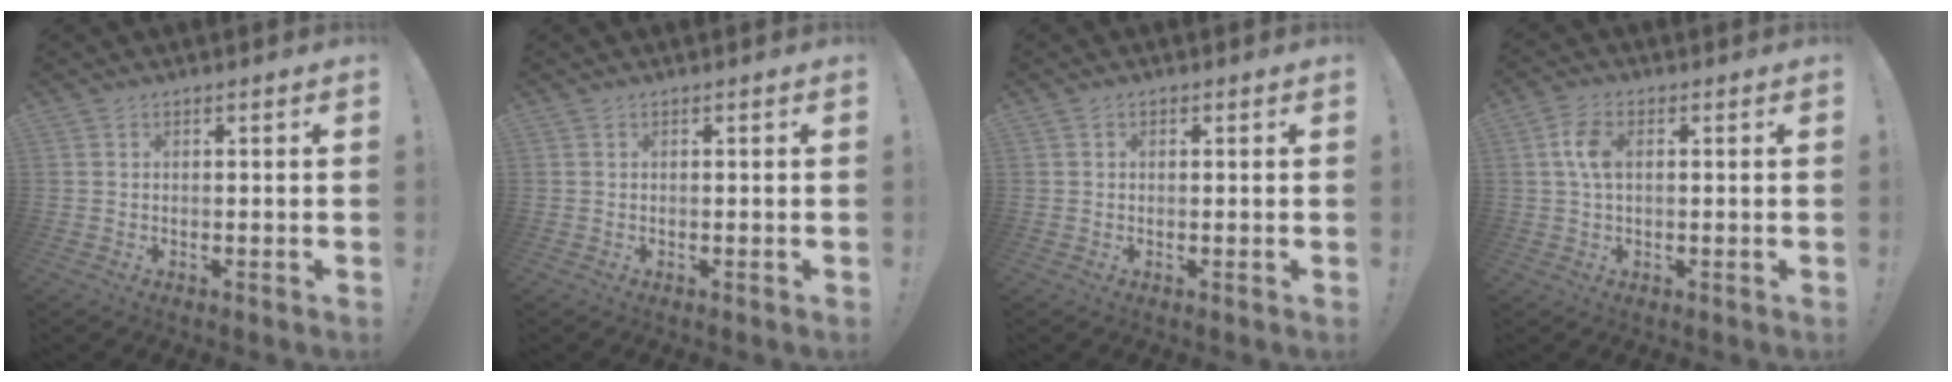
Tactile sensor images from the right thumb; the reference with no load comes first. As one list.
[{"total": 0.0}, {"total": 0.5, "force": [0.0, 0.5, 0.3], "torque": [-0.006, 0.003, -0.001]}, {"total": 6.3, "force": [1.1, 3.9, 4.9], "torque": [-0.089, 0.001, 0.017]}]